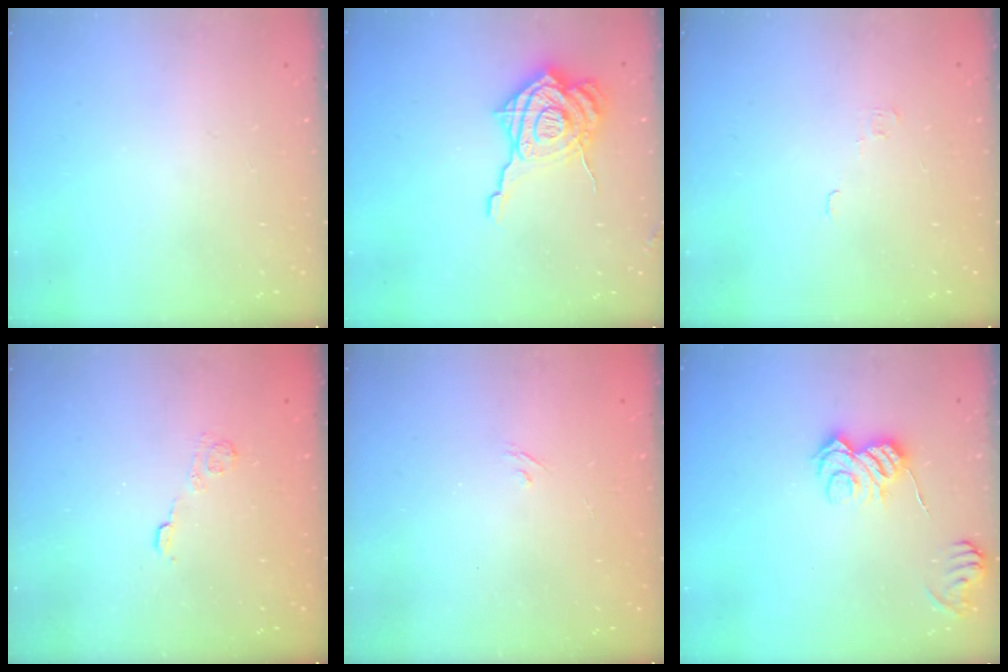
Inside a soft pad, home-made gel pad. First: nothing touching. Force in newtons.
{"total": 21.6, "press": 21.5, "slide": 2.4}
{"total": 2.1, "press": 2.1, "slide": 0.3}
{"total": 4.0, "press": 3.8, "slide": 1.3}
{"total": 2.0, "press": 1.7, "slide": 1.2}
{"total": 8.2, "press": 8.2, "slide": 0.5}